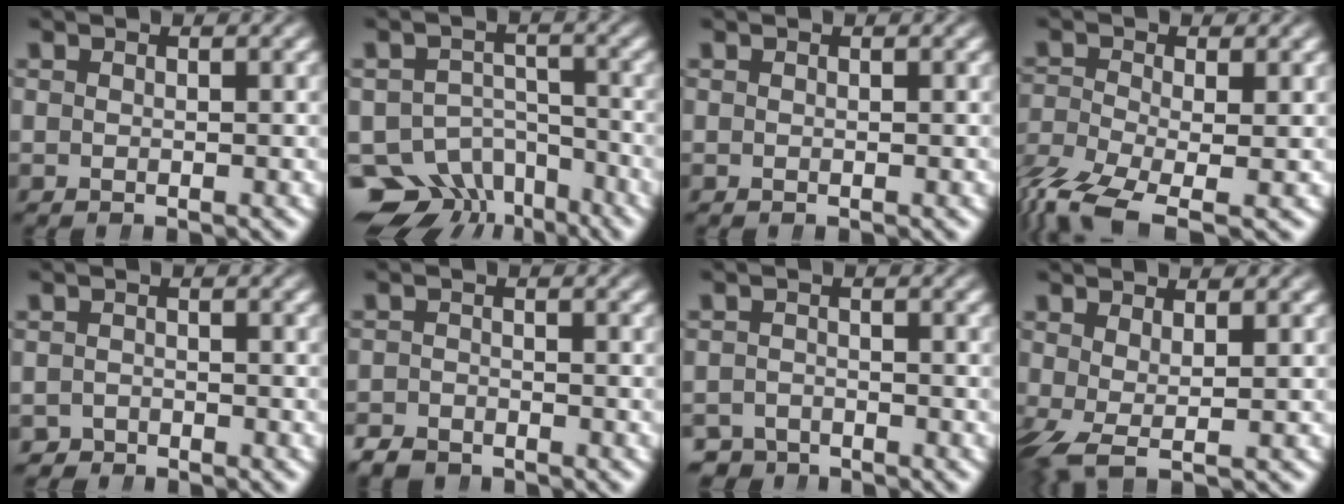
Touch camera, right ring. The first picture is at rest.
{"total": 11.2, "force": [-6.2, 8.4, 3.9], "torque": [-0.068, -0.048, -0.098]}
{"total": 0.0}
{"total": 5.7, "force": [-4.0, 2.2, 3.5], "torque": [-0.085, -0.042, -0.045]}
{"total": 2.0, "force": [-1.8, 0.5, -0.6], "torque": [0.006, -0.020, -0.026]}
{"total": 2.3, "force": [-2.2, 0.8, -0.2], "torque": [0.002, -0.017, -0.036]}
{"total": 2.7, "force": [-2.6, 0.8, -0.4], "torque": [0.010, -0.019, -0.044]}
{"total": 3.0, "force": [-1.1, 1.2, 2.5], "torque": [-0.069, -0.036, 0.003]}